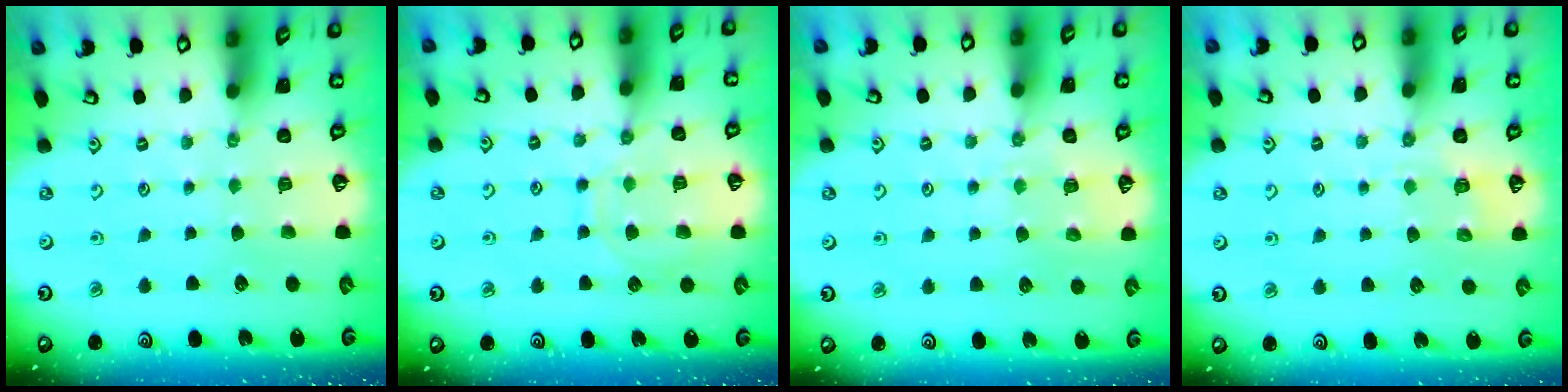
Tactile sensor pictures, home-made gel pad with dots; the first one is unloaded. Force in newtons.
{"total": 9.3, "press": 9.3, "slide": 0.8}
{"total": 6.9, "press": 6.9, "slide": 0.7}
{"total": 4.8, "press": 4.6, "slide": 1.3}